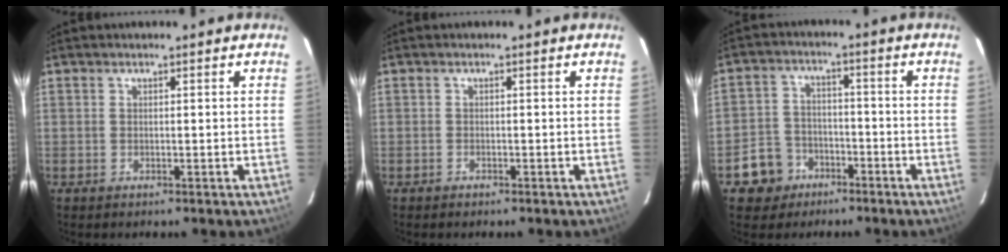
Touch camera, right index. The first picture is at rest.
{"total": 0.7, "force": [-0.6, 0.4, 0.0], "torque": [-0.002, 0.004, -0.011]}
{"total": 7.7, "force": [-4.4, 6.2, 1.4], "torque": [-0.056, 0.026, -0.063]}